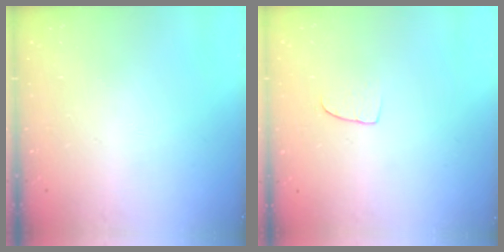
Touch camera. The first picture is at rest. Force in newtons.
{"total": 5.9, "press": 5.9, "slide": 0.4}